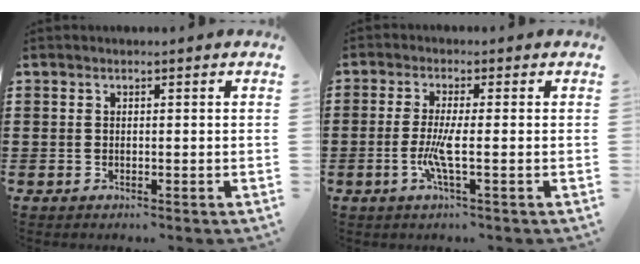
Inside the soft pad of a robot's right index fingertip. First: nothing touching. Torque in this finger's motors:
{"motor_torque": [2.14, 0.00, 0.07, 0.00]}